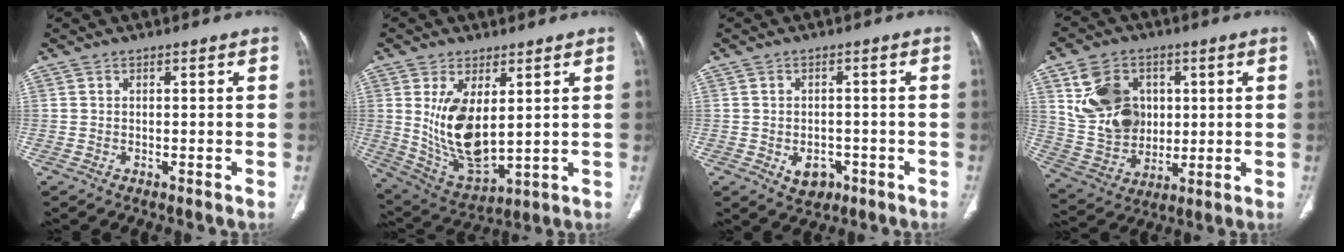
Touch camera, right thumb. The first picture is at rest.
{"total": 13.5, "force": [2.6, 6.8, 11.4], "torque": [-0.203, -0.024, 0.072]}
{"total": 4.8, "force": [-1.8, 3.5, 2.7], "torque": [-0.025, 0.010, -0.015]}
{"total": 15.6, "force": [4.2, 12.2, 8.7], "torque": [-0.125, -0.009, 0.091]}